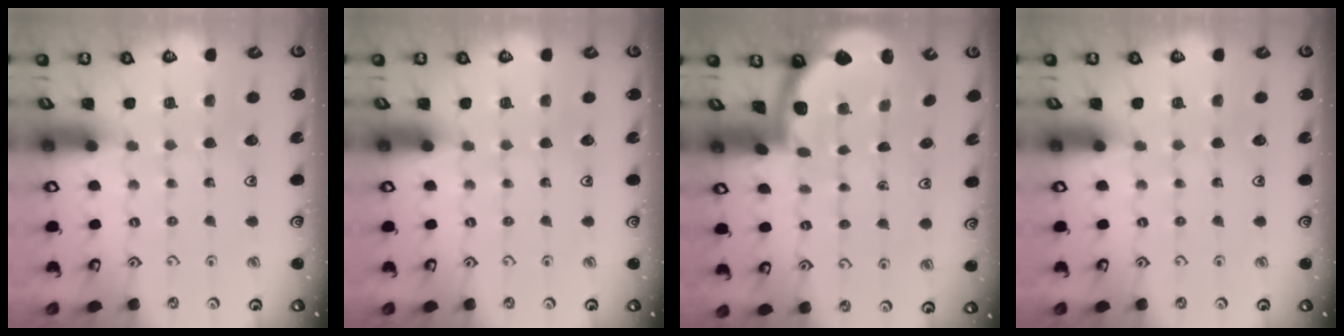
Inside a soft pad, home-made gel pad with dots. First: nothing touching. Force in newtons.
{"total": 0.0}
{"total": 1.6, "press": 1.6, "slide": 0.1}
{"total": 0.0}